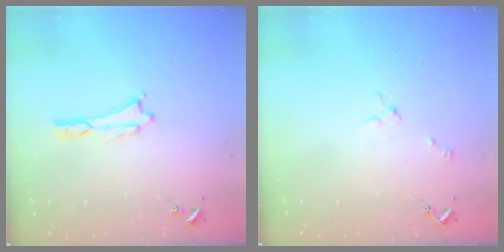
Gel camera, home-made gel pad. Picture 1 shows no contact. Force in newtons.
{"total": 2.0, "press": 2.0, "slide": 0.2}